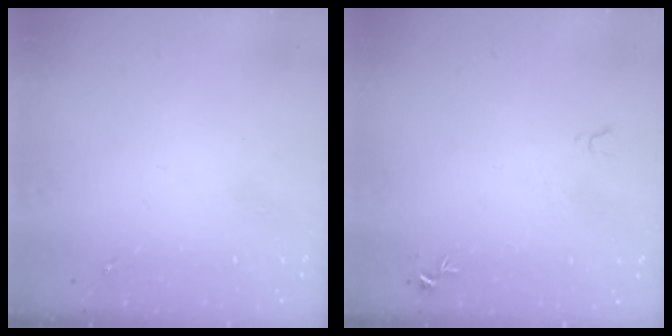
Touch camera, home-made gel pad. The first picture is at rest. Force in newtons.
{"total": 4.9, "press": 4.9, "slide": 0.6}